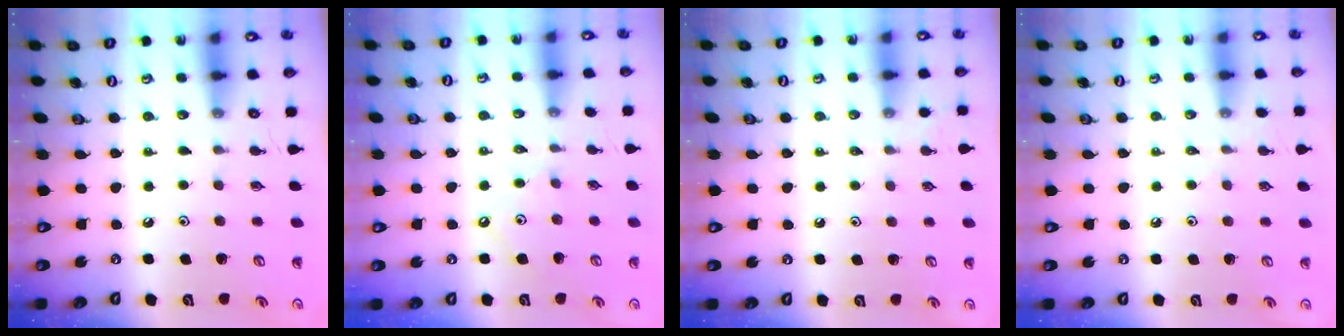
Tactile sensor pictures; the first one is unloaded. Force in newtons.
{"total": 1.7, "press": 1.7, "slide": 0.3}
{"total": 0.9, "press": 0.9, "slide": 0.2}
{"total": 1.8, "press": 1.7, "slide": 0.4}